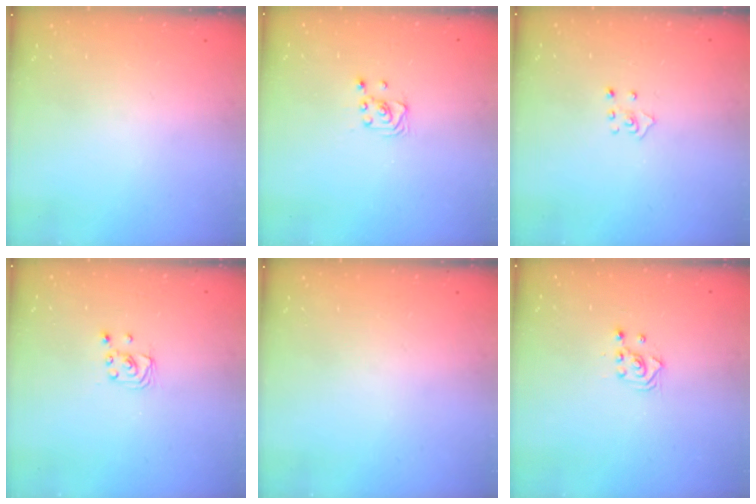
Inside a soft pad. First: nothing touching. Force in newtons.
{"total": 2.6, "press": 2.6, "slide": 0.3}
{"total": 3.7, "press": 3.6, "slide": 0.4}
{"total": 1.9, "press": 1.9, "slide": 0.1}
{"total": 0.0}
{"total": 2.5, "press": 2.5, "slide": 0.3}